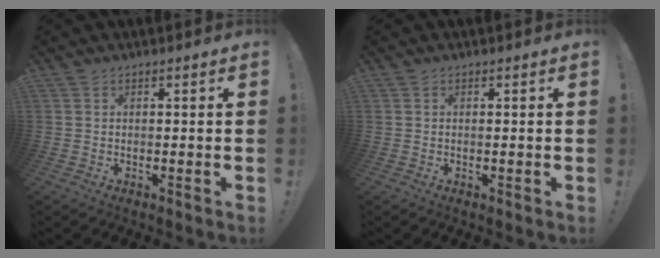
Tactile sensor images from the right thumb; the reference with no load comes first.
{"total": 0.0}